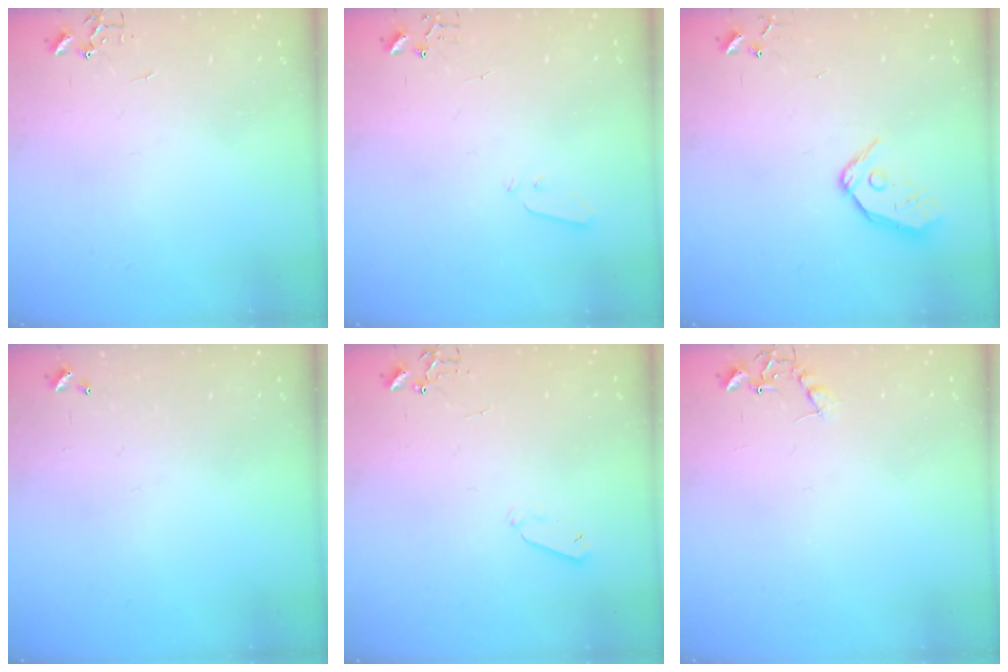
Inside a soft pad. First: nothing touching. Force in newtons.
{"total": 3.0, "press": 2.9, "slide": 0.7}
{"total": 9.8, "press": 9.7, "slide": 1.3}
{"total": 0.0}
{"total": 4.1, "press": 4.0, "slide": 0.8}
{"total": 6.8, "press": 6.8, "slide": 0.3}